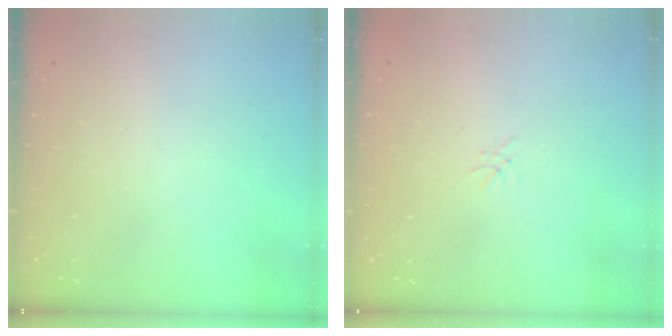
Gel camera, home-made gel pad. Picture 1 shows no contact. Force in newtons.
{"total": 0.0}